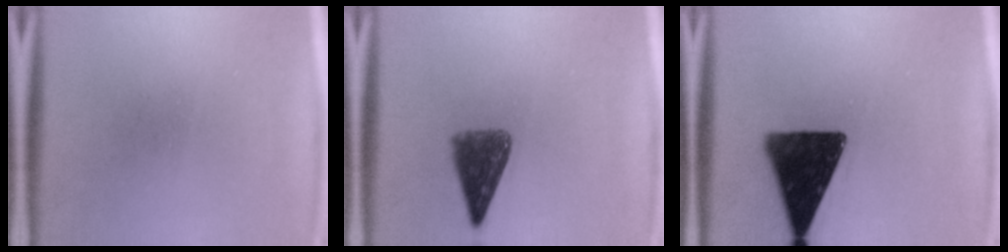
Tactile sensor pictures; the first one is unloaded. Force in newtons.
{"total": 6.2}
{"total": 15.0}